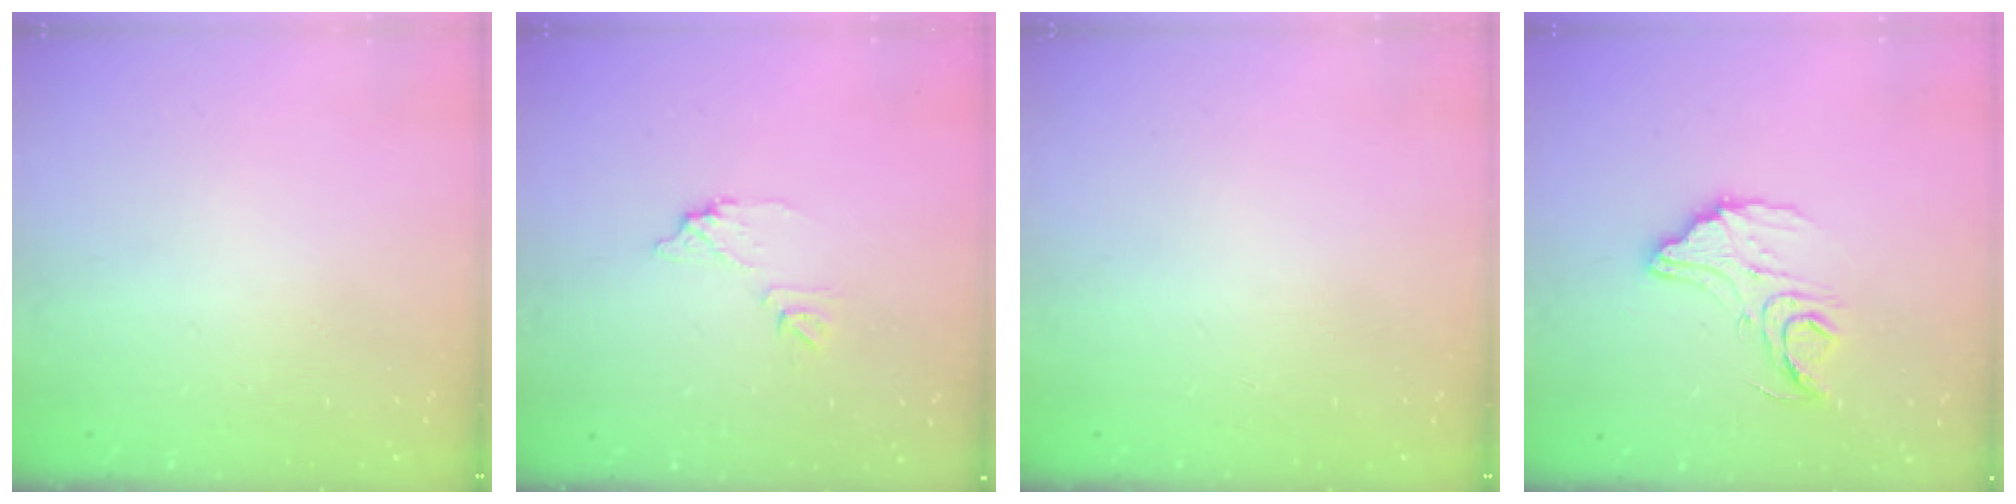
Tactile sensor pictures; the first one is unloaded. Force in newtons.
{"total": 7.4, "press": 7.4, "slide": 0.4}
{"total": 0.0}
{"total": 13.5, "press": 13.4, "slide": 1.0}